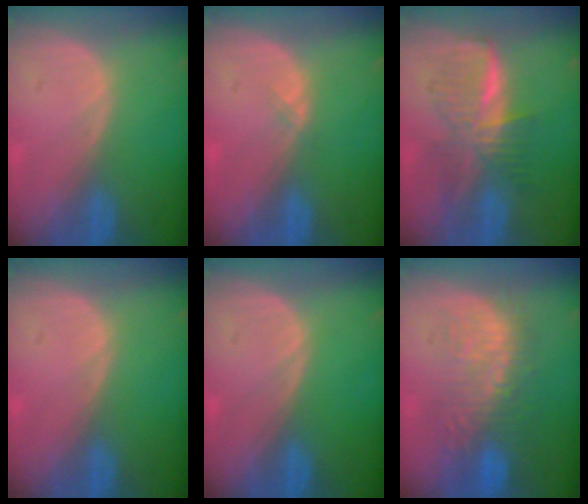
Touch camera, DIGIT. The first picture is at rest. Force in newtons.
{"total": 0.8, "press": 0.5, "slide": 0.6}
{"total": 6.7, "press": 6.7, "slide": 0.2}
{"total": 0.0}
{"total": 0.0}
{"total": 10.1, "press": 9.0, "slide": 4.5}